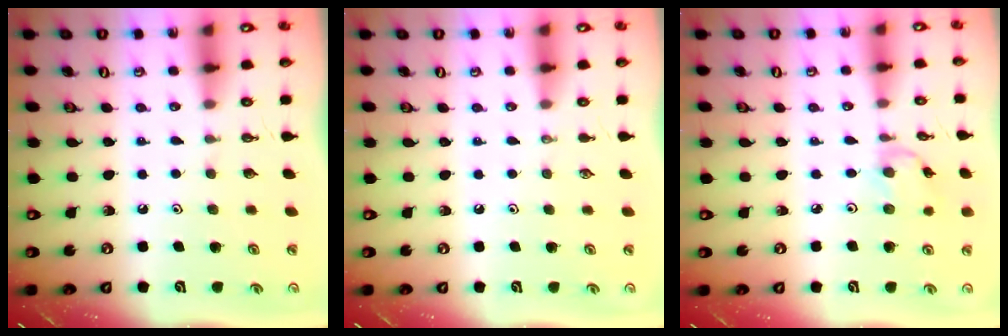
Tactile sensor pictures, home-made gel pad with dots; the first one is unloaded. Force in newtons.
{"total": 0.0}
{"total": 2.9, "press": 2.9, "slide": 0.3}